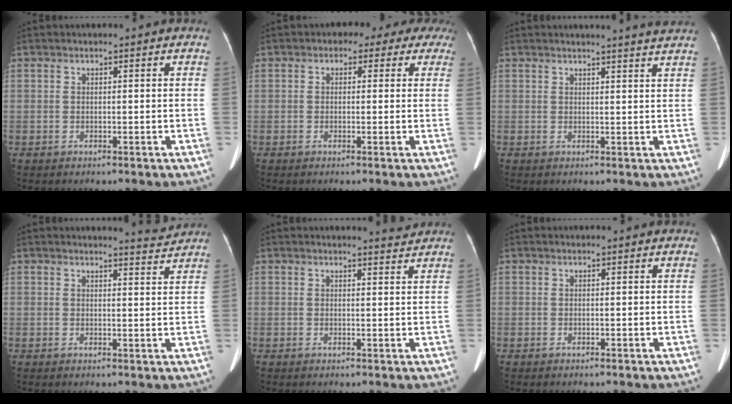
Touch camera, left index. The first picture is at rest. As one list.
[{"total": 6.4, "force": [4.1, 4.1, 2.6], "torque": [-0.020, 0.029, 0.031]}, {"total": 5.5, "force": [5.1, -0.9, 1.8], "torque": [-0.023, -0.002, 0.042]}, {"total": 2.5, "force": [2.4, -0.8, -0.3], "torque": [-0.009, -0.020, 0.031]}, {"total": 1.6, "force": [1.6, -0.4, -0.2], "torque": [-0.007, -0.014, 0.019]}, {"total": 0.0}]